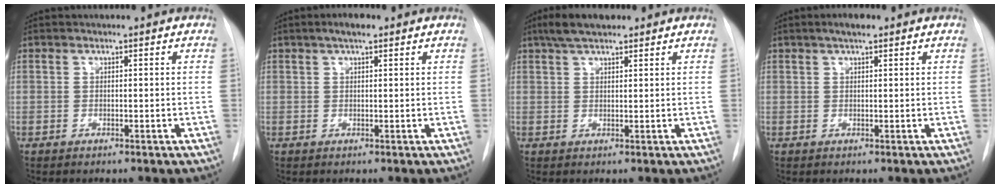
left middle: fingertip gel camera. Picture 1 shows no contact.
{"total": 2.8, "force": [1.7, 0.8, 2.0], "torque": [-0.035, 0.010, 0.026]}
{"total": 5.0, "force": [3.7, 1.7, 3.0], "torque": [-0.059, 0.018, 0.064]}
{"total": 2.6, "force": [1.7, 0.7, 1.8], "torque": [-0.032, 0.009, 0.026]}